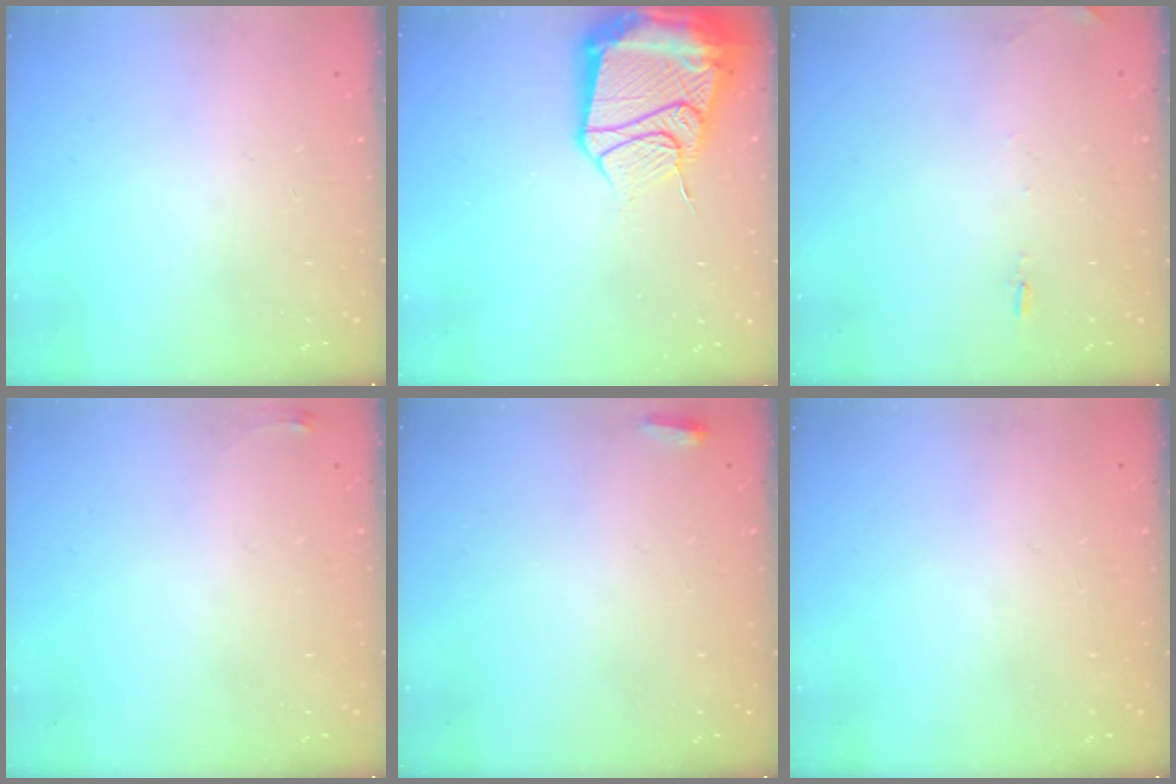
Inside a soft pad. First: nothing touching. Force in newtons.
{"total": 20.6, "press": 20.5, "slide": 2.3}
{"total": 5.6, "press": 5.3, "slide": 1.8}
{"total": 3.6, "press": 3.5, "slide": 0.6}
{"total": 2.7, "press": 2.6, "slide": 0.9}
{"total": 0.0}